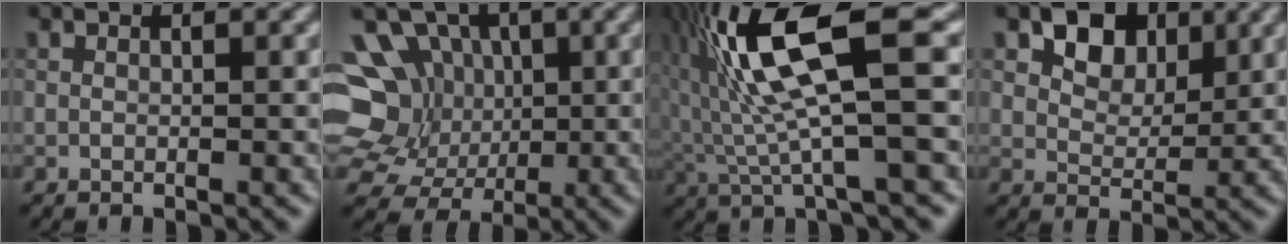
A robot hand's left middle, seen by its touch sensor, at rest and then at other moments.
{"total": 10.1, "force": [0.4, 9.1, 4.3], "torque": [-0.089, 0.035, -0.018]}
{"total": 10.4, "force": [1.8, 2.2, 10.0], "torque": [-0.201, 0.015, 0.045]}
{"total": 4.0, "force": [1.7, 2.8, 2.2], "torque": [-0.041, 0.001, 0.027]}